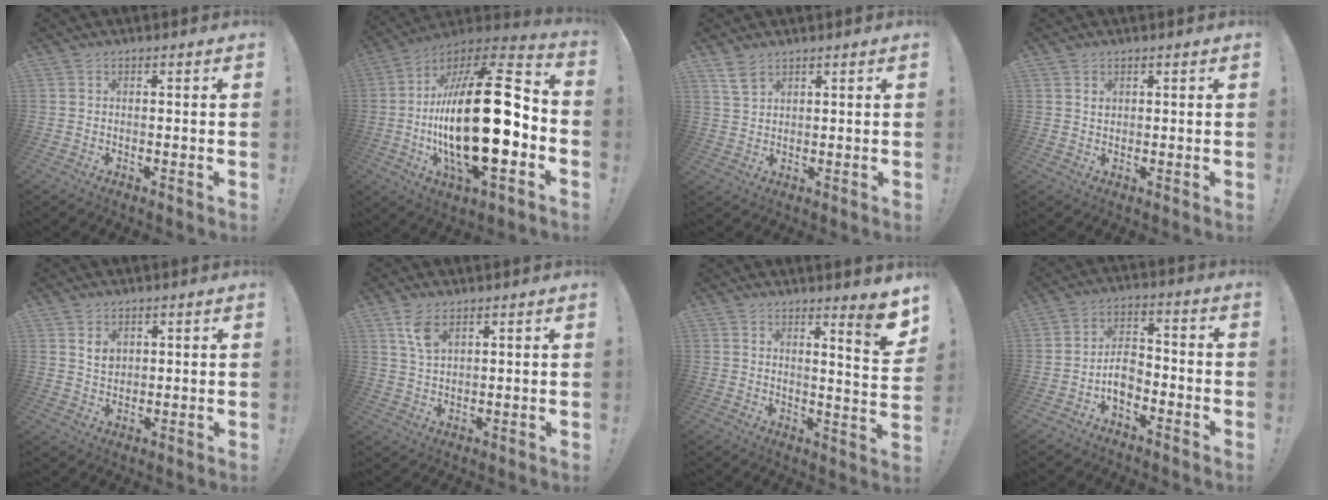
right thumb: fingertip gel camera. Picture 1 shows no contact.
{"total": 32.6, "force": [-4.0, 12.2, 30.0], "torque": [-0.527, 0.012, -0.063]}
{"total": 4.6, "force": [3.3, 2.1, 2.4], "torque": [-0.038, -0.015, 0.063]}
{"total": 1.2, "force": [0.7, 1.0, 0.3], "torque": [-0.006, 0.002, 0.014]}
{"total": 4.1, "force": [2.1, 3.1, 1.8], "torque": [-0.027, -0.006, 0.039]}
{"total": 6.0, "force": [3.5, 2.8, 4.0], "torque": [-0.076, -0.011, 0.066]}
{"total": 7.8, "force": [5.2, -0.3, 5.8], "torque": [-0.070, -0.047, 0.078]}
{"total": 6.4, "force": [-3.2, 4.2, 3.6], "torque": [-0.063, 0.015, -0.059]}